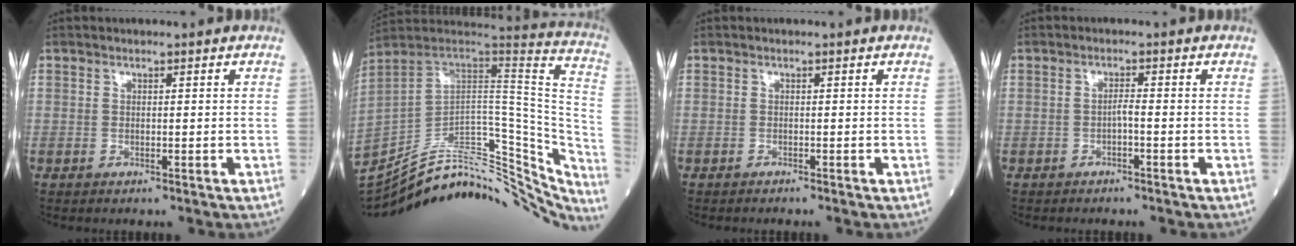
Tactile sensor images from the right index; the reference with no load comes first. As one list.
[{"total": 36.0, "force": [-29.4, 11.4, 17.3], "torque": [-0.222, -0.005, -0.399]}, {"total": 0.7, "force": [-0.7, -0.1, 0.3], "torque": [-0.003, 0.000, -0.011]}, {"total": 1.3, "force": [-0.7, 0.0, 1.1], "torque": [-0.019, 0.002, -0.014]}]